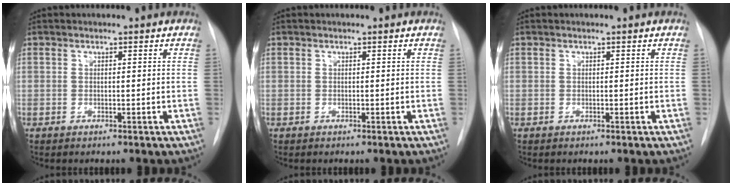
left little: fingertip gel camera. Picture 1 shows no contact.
{"total": 0.0}
{"total": 0.0}